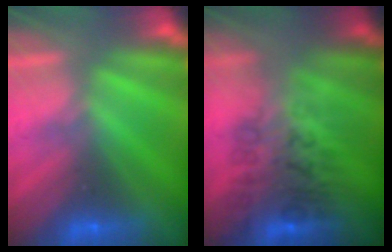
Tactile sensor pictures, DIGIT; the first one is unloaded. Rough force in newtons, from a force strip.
{"total": 2.9}